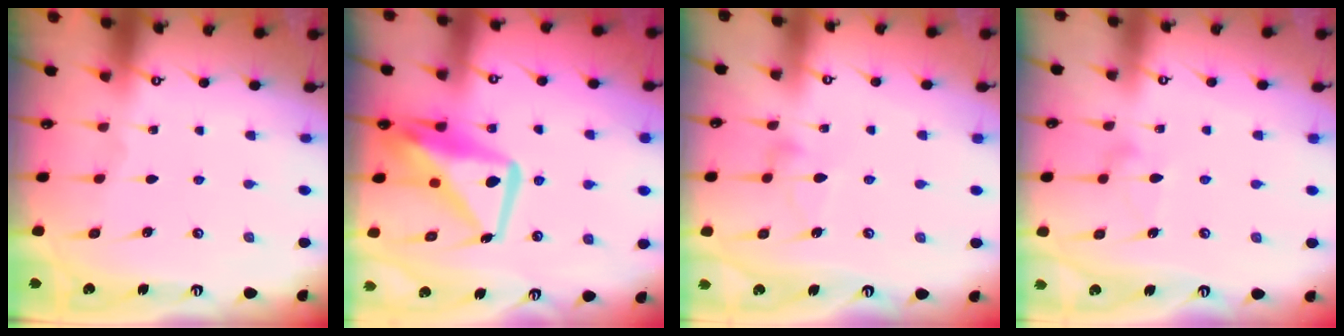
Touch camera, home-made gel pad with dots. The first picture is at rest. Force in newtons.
{"total": 14.9, "press": 14.9, "slide": 1.4}
{"total": 3.3, "press": 3.3, "slide": 0.2}
{"total": 7.8, "press": 7.8, "slide": 0.3}